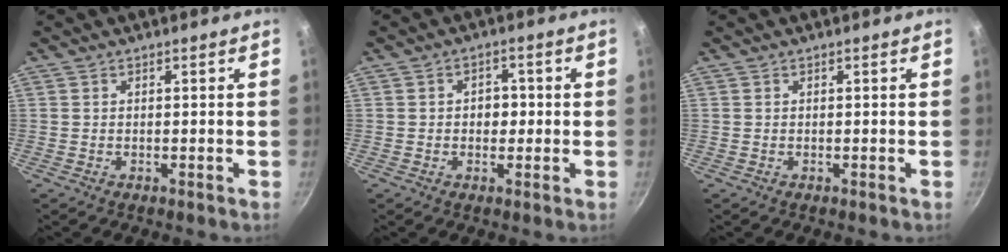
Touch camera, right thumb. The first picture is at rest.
{"total": 3.9, "force": [0.0, 3.0, 2.4], "torque": [-0.011, 0.009, -0.003]}
{"total": 0.0}